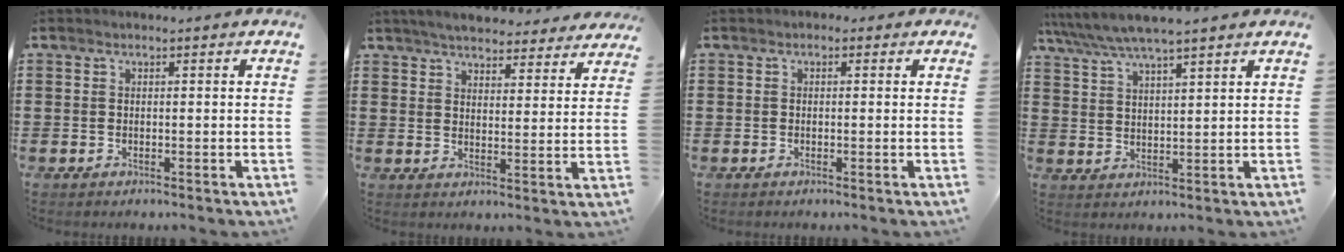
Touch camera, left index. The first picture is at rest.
{"total": 4.9, "force": [4.8, 0.5, 1.1], "torque": [-0.040, -0.019, 0.087]}
{"total": 0.8, "force": [-0.3, 0.6, 0.3], "torque": [-0.008, 0.003, -0.008]}
{"total": 5.6, "force": [4.9, 0.4, 2.6], "torque": [-0.066, -0.016, 0.086]}